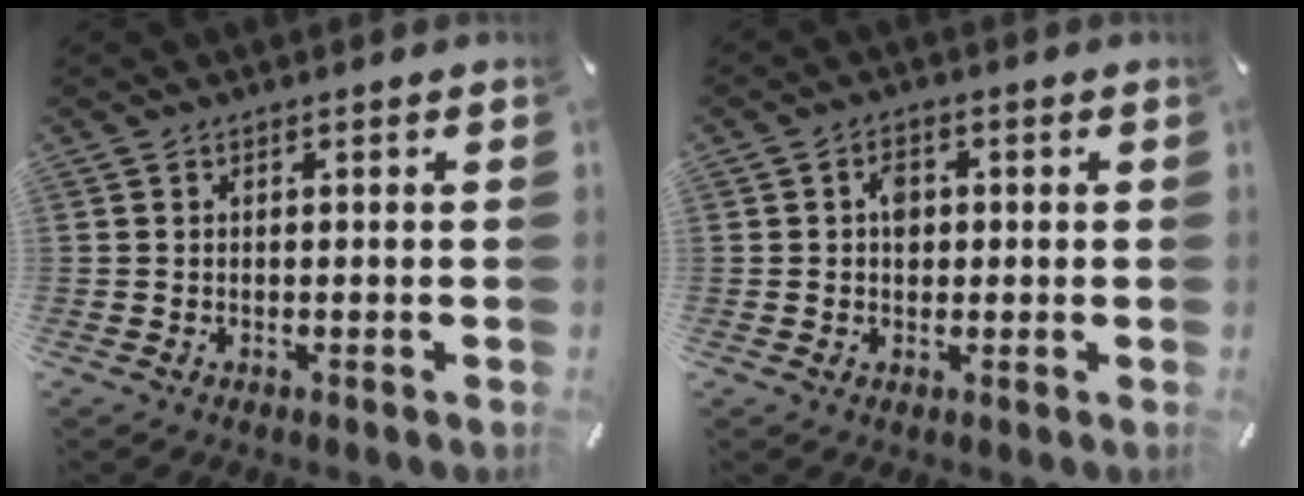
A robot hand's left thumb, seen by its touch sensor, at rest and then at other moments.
{"total": 3.8, "force": [0.3, 3.0, 2.3], "torque": [-0.022, -0.001, -0.001]}